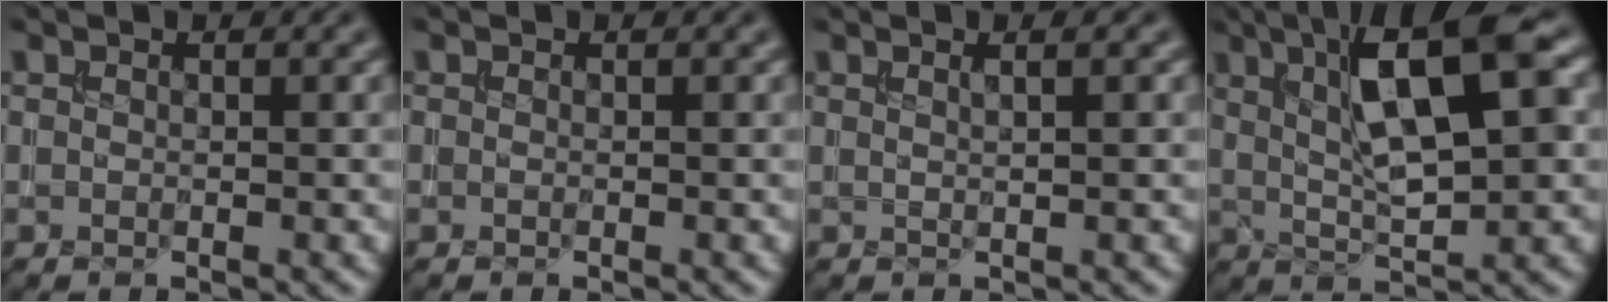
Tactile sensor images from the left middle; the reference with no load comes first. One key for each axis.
{"total": 0.0}
{"total": 2.0, "fx": 1.0, "fy": 0.7, "fz": 1.6, "tx": -0.010, "ty": 0.001, "tz": 0.000}
{"total": 9.8, "fx": 3.0, "fy": 2.7, "fz": 8.9, "tx": -0.141, "ty": 0.008, "tz": 0.049}